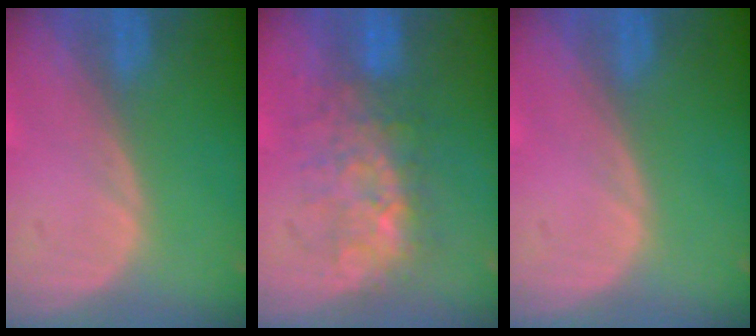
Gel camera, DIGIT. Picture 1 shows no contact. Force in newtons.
{"total": 7.7, "press": 7.5, "slide": 1.5}
{"total": 0.0}